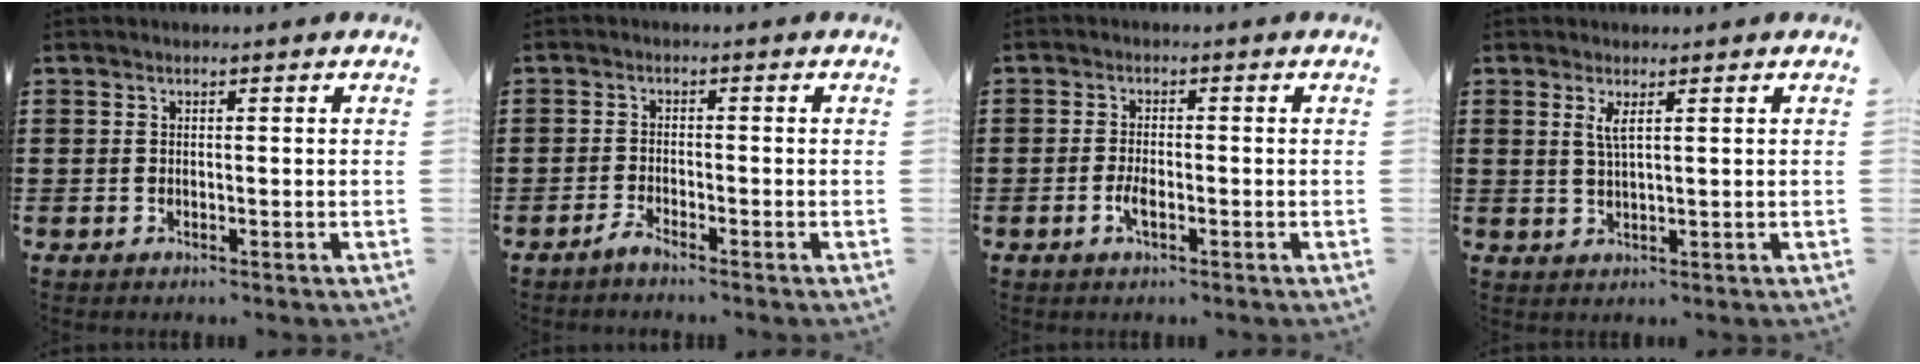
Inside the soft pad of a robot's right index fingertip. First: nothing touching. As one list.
[{"total": 1.6, "force": [-1.6, 0.0, 0.5], "torque": [-0.011, 0.000, -0.029]}, {"total": 2.7, "force": [-1.1, 0.9, 2.4], "torque": [-0.050, -0.003, -0.021]}, {"total": 2.4, "force": [1.1, 0.4, 2.1], "torque": [-0.045, 0.001, 0.019]}]